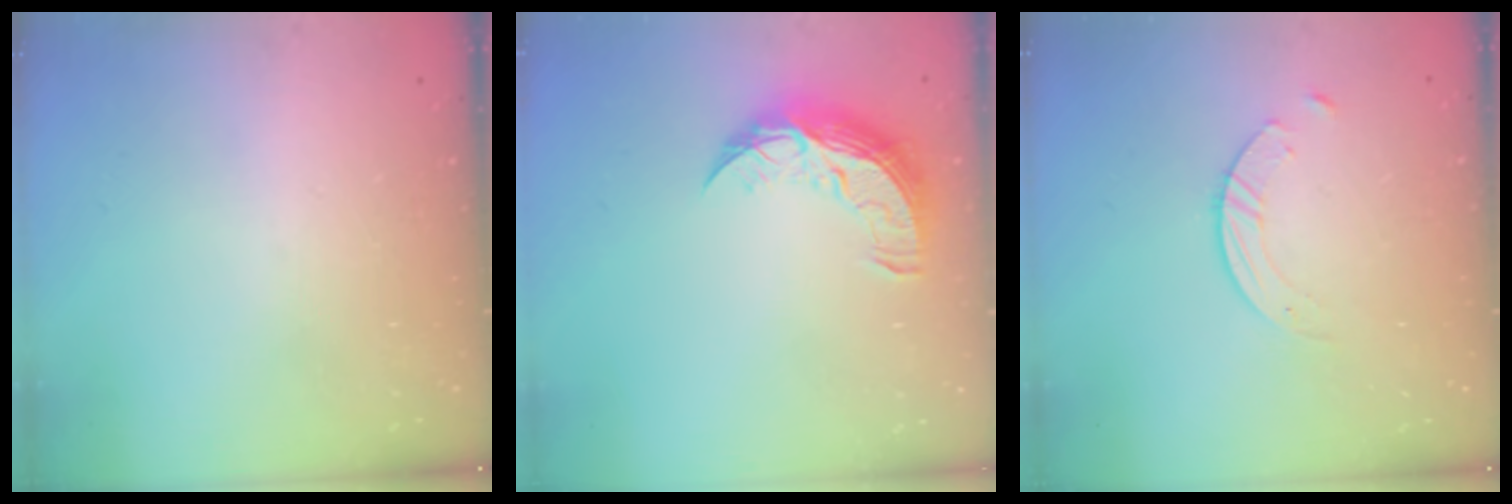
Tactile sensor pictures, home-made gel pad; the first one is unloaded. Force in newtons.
{"total": 9.7, "press": 9.7, "slide": 0.6}
{"total": 1.4, "press": 1.4, "slide": 0.2}